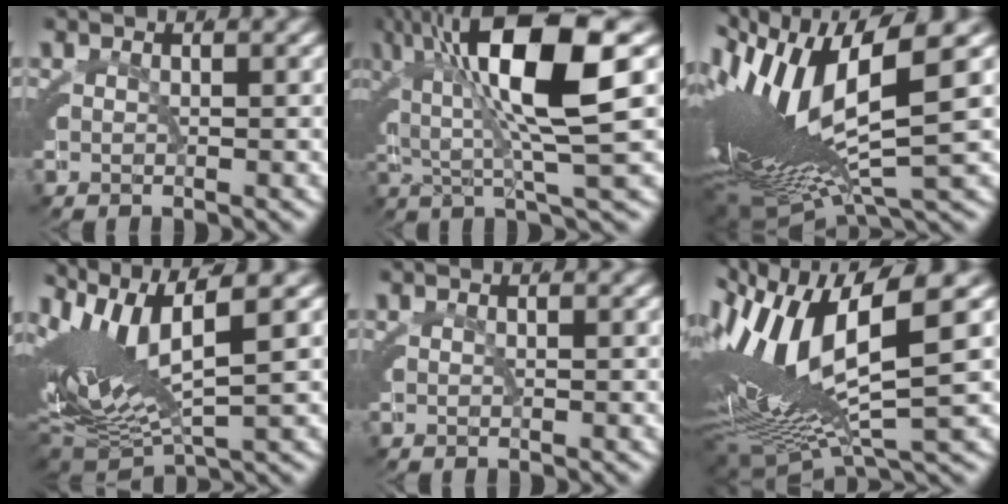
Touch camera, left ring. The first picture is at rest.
{"total": 11.4, "force": [3.4, 2.8, 10.5], "torque": [-0.178, 0.012, 0.054]}
{"total": 17.0, "force": [-0.1, 7.5, 15.3], "torque": [-0.280, -0.022, 0.018]}
{"total": 11.6, "force": [1.6, 5.7, 9.9], "torque": [-0.179, -0.001, 0.032]}
{"total": 0.0}
{"total": 12.8, "force": [0.6, 6.3, 11.1], "torque": [-0.226, -0.014, 0.023]}